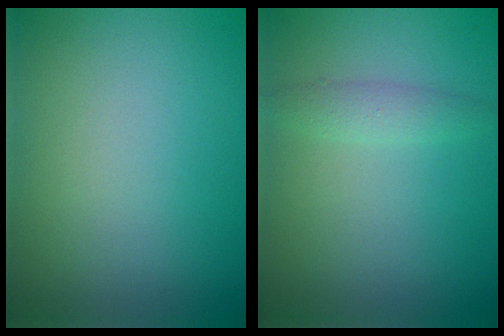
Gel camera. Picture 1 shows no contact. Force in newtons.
{"total": 1.4, "press": 1.4, "slide": 0.0}